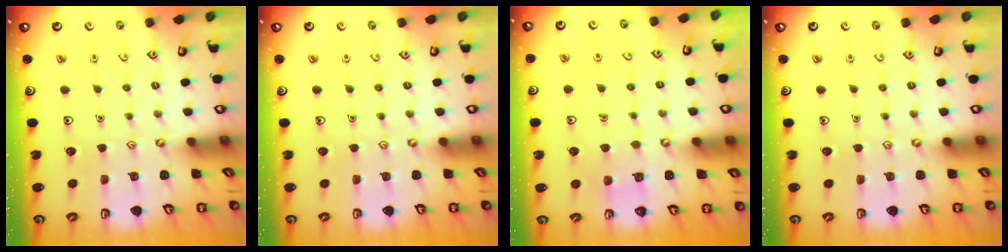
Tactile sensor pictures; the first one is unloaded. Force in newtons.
{"total": 0.0}
{"total": 4.3, "press": 4.3, "slide": 0.4}
{"total": 0.0}